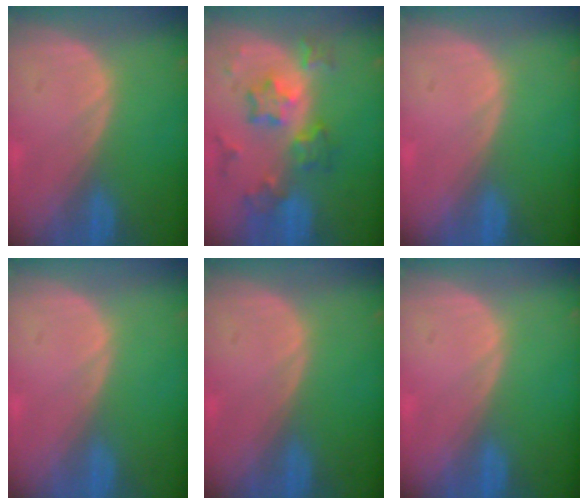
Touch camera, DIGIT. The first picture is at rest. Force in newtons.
{"total": 8.6, "press": 7.6, "slide": 4.1}
{"total": 0.0}
{"total": 0.0}
{"total": 0.0}
{"total": 0.0}